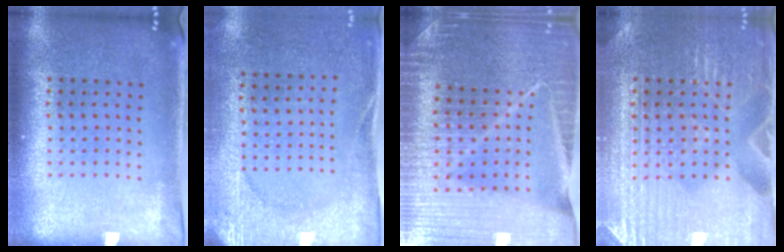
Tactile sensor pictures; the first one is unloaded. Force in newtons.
{"total": 2.6, "press": 2.4, "slide": 1.0}
{"total": 4.5, "press": 4.3, "slide": 1.6}
{"total": 4.0, "press": 3.8, "slide": 1.0}